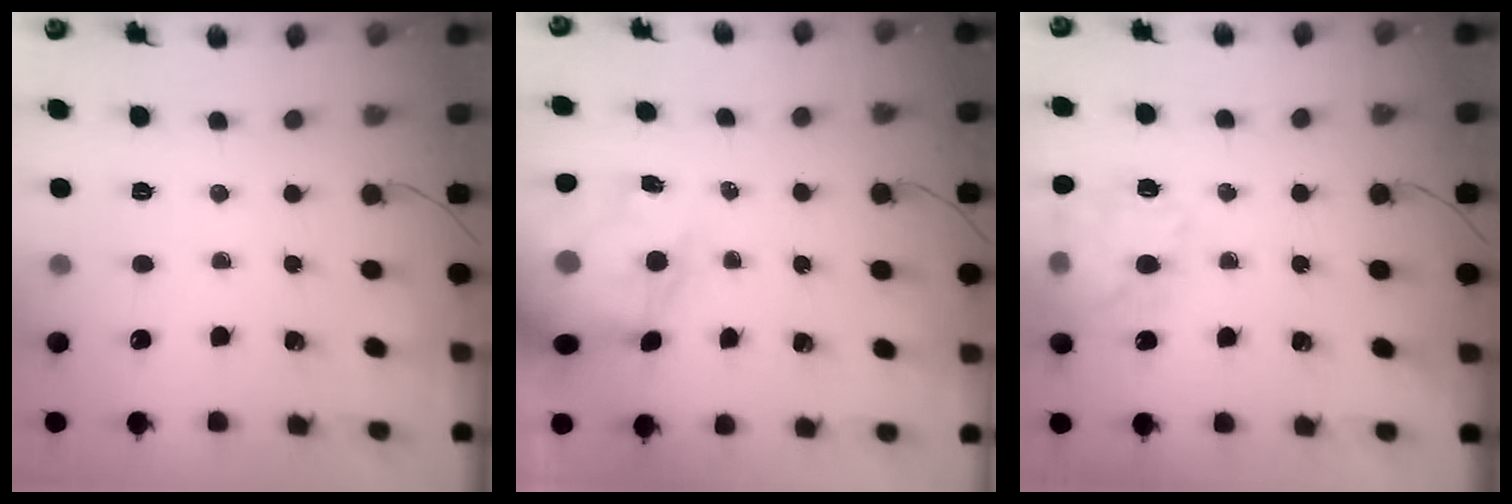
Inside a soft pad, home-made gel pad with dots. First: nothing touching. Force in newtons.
{"total": 13.9, "press": 13.6, "slide": 3.2}
{"total": 15.9, "press": 15.8, "slide": 2.3}